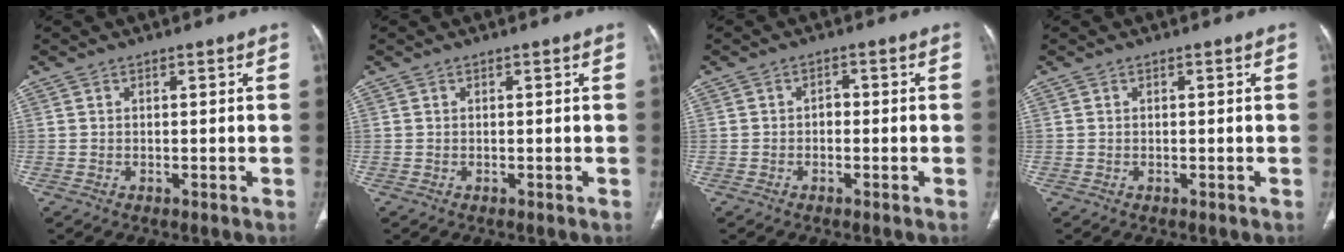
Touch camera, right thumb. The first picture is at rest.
{"total": 0.0}
{"total": 1.5, "force": [-0.4, 1.1, 1.0], "torque": [-0.003, 0.007, -0.012]}
{"total": 0.0}